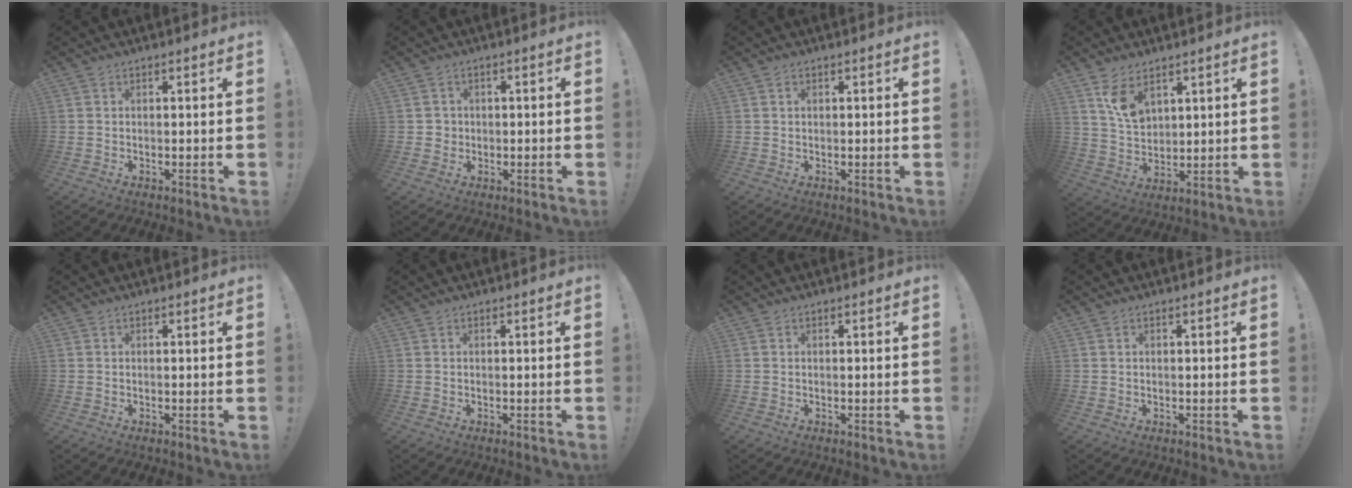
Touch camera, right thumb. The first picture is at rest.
{"total": 2.4, "force": [-0.3, 2.3, 0.5], "torque": [-0.004, 0.003, -0.007]}
{"total": 0.6, "force": [0.2, 0.6, 0.1], "torque": [-0.003, 0.002, 0.003]}
{"total": 8.9, "force": [5.3, 5.4, 4.6], "torque": [-0.075, -0.026, 0.103]}
{"total": 0.0}
{"total": 0.0}
{"total": 0.0}
{"total": 0.0}